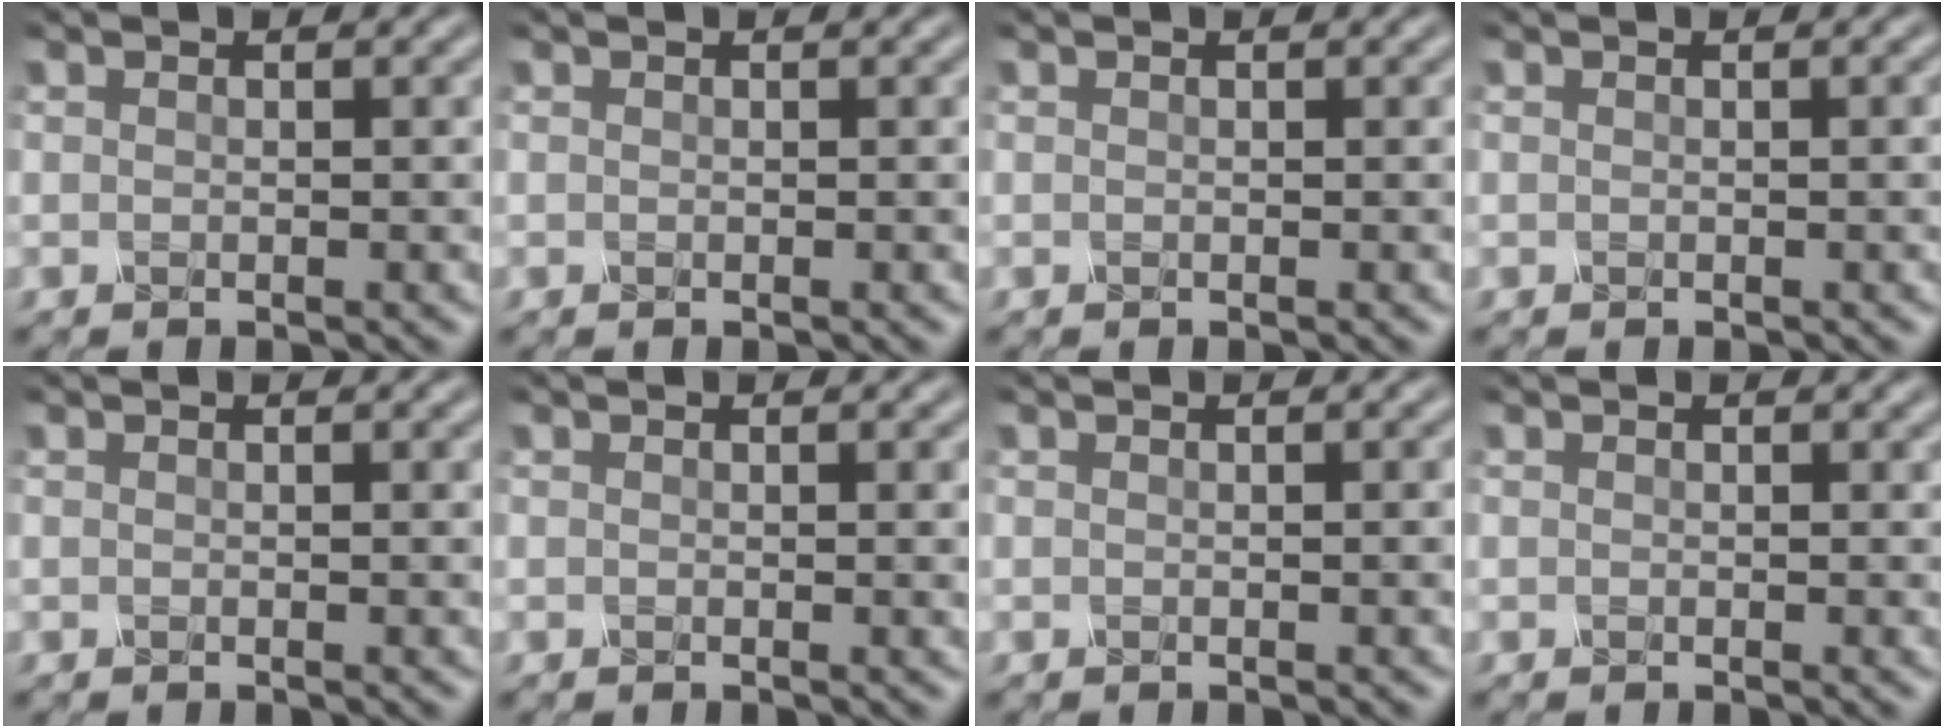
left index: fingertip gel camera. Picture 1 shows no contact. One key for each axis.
{"total": 0.0}
{"total": 0.0}
{"total": 1.0, "fx": 0.0, "fy": 0.4, "fz": 0.9, "tx": -0.006, "ty": 0.004, "tz": -0.003}
{"total": 0.7, "fx": 0.1, "fy": 0.3, "fz": 0.6, "tx": -0.004, "ty": 0.001, "tz": 0.000}
{"total": 1.3, "fx": 0.2, "fy": 0.5, "fz": 1.2, "tx": -0.010, "ty": 0.002, "tz": 0.000}
{"total": 1.2, "fx": 0.0, "fy": 0.4, "fz": 1.1, "tx": -0.009, "ty": 0.003, "tz": -0.003}
{"total": 0.0}